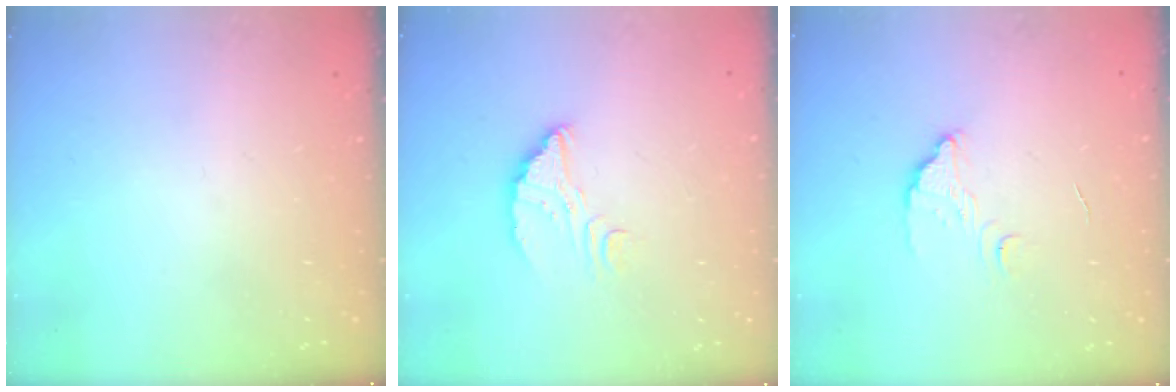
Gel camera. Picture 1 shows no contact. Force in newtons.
{"total": 5.6, "press": 5.6, "slide": 0.4}
{"total": 3.3, "press": 3.3, "slide": 0.2}